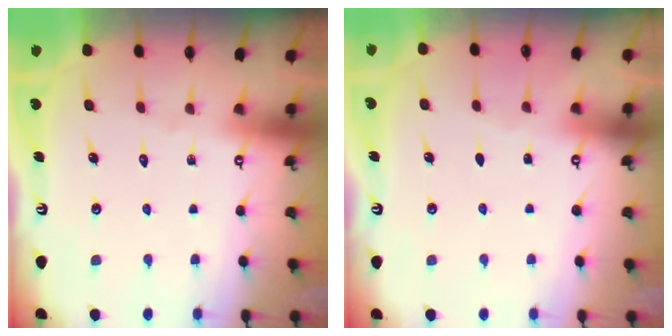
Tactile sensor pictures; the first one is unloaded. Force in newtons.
{"total": 2.4, "press": 2.4, "slide": 0.3}